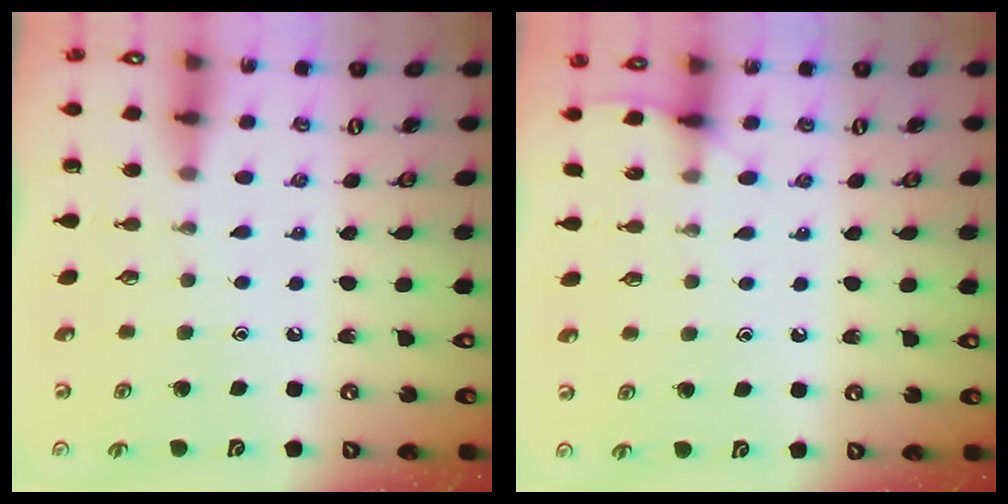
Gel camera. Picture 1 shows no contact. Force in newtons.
{"total": 5.6, "press": 5.5, "slide": 0.7}